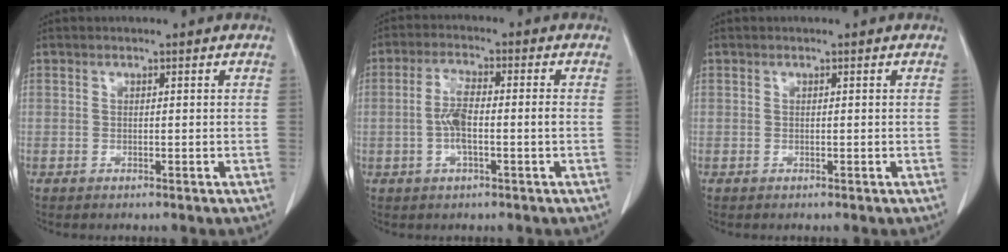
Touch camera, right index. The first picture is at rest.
{"total": 5.7, "force": [-0.8, 1.1, 5.5], "torque": [-0.116, 0.007, -0.017]}
{"total": 0.0}